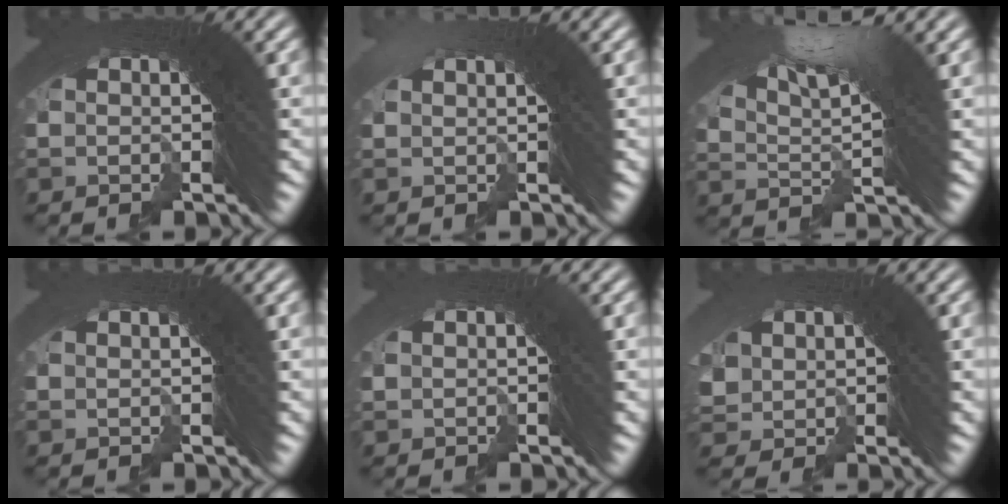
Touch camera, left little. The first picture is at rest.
{"total": 1.8, "force": [1.0, -1.5, 0.1], "torque": [0.015, 0.019, 0.018]}
{"total": 7.0, "force": [3.6, 1.6, 5.8], "torque": [-0.095, 0.006, 0.057]}
{"total": 1.8, "force": [1.3, -1.2, 0.5], "torque": [0.006, 0.010, 0.024]}
{"total": 0.9, "force": [0.5, -0.7, -0.2], "torque": [0.020, 0.012, 0.010]}
{"total": 1.4, "force": [-0.2, 1.2, 0.6], "torque": [-0.007, -0.008, 0.012]}